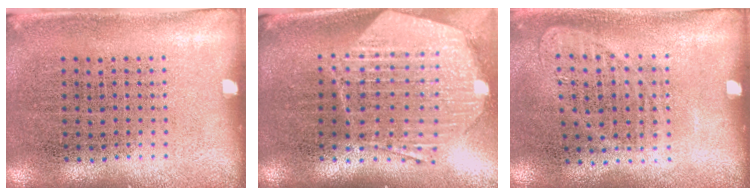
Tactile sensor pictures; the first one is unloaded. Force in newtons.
{"total": 2.5, "press": 2.1, "slide": 1.4}
{"total": 0.9, "press": 0.8, "slide": 0.4}